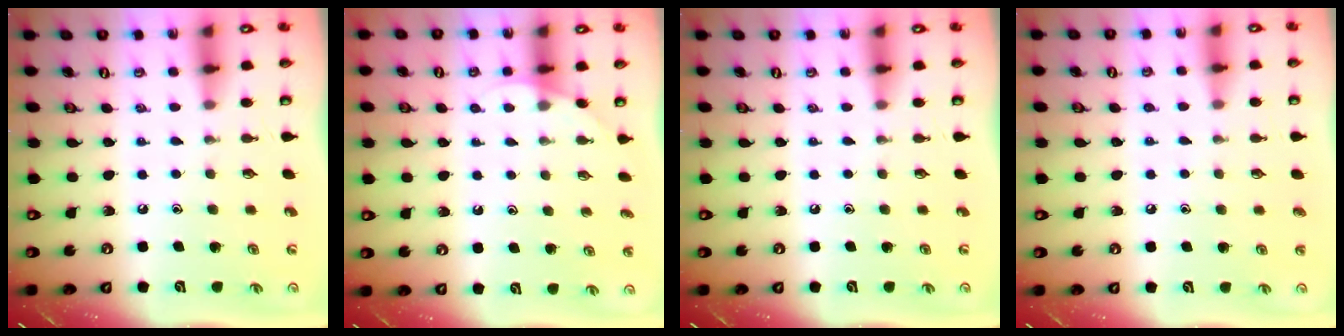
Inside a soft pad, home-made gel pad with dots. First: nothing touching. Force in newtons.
{"total": 2.9, "press": 2.9, "slide": 0.2}
{"total": 0.0}
{"total": 2.3, "press": 2.3, "slide": 0.2}